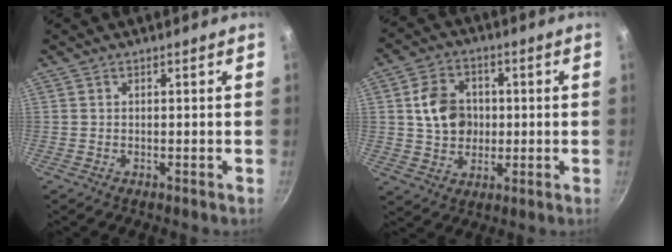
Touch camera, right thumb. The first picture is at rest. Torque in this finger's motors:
{"motor_torque": [-0.30, 0.53, 0.61, 0.37, 0.06]}